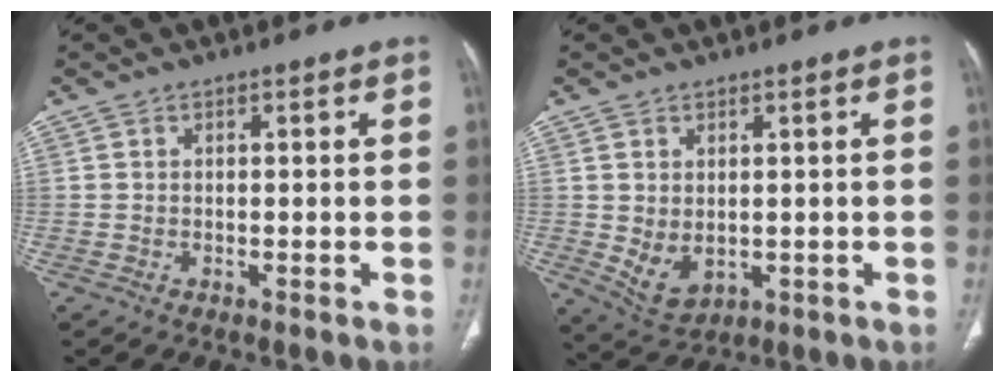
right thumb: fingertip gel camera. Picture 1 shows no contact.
{"total": 5.7, "force": [-0.1, 4.0, 4.2], "torque": [-0.070, -0.010, 0.020]}